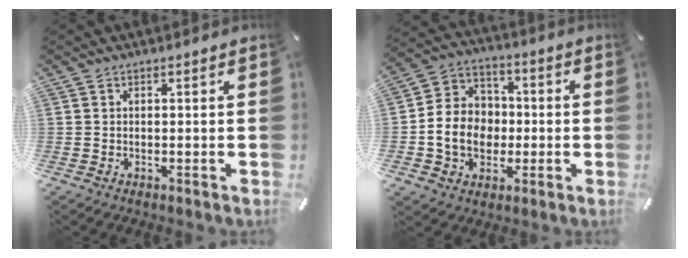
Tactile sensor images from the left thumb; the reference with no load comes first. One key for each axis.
{"total": 10.9, "fx": -2.0, "fy": 9.6, "fz": 4.5, "tx": -0.112, "ty": 0.023, "tz": -0.032}